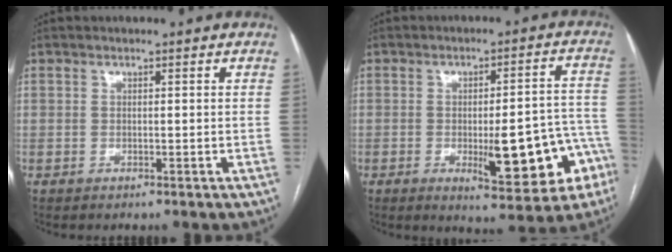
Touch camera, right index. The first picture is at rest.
{"total": 14.5, "force": [-5.0, 3.6, 13.1], "torque": [-0.122, 0.024, -0.052]}